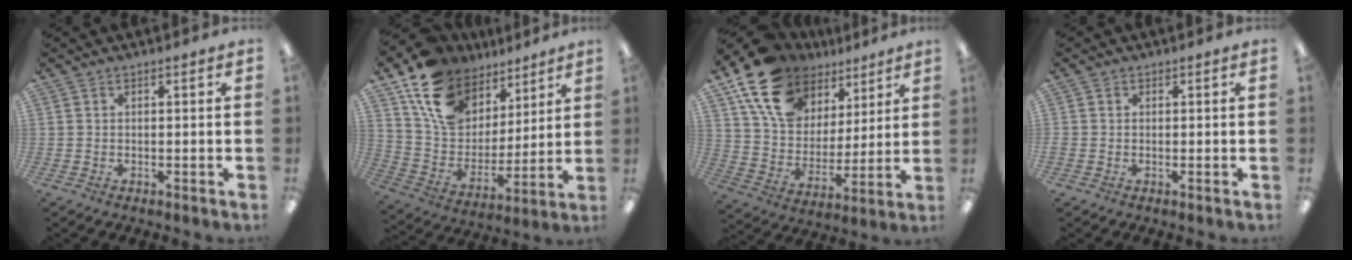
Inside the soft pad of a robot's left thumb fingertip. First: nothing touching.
{"total": 16.8, "force": [10.3, 11.3, 6.9], "torque": [-0.133, -0.054, 0.197]}
{"total": 18.3, "force": [11.4, 11.8, 8.0], "torque": [-0.156, -0.051, 0.212]}
{"total": 0.6, "force": [-0.1, 0.6, 0.2], "torque": [-0.002, 0.003, -0.003]}